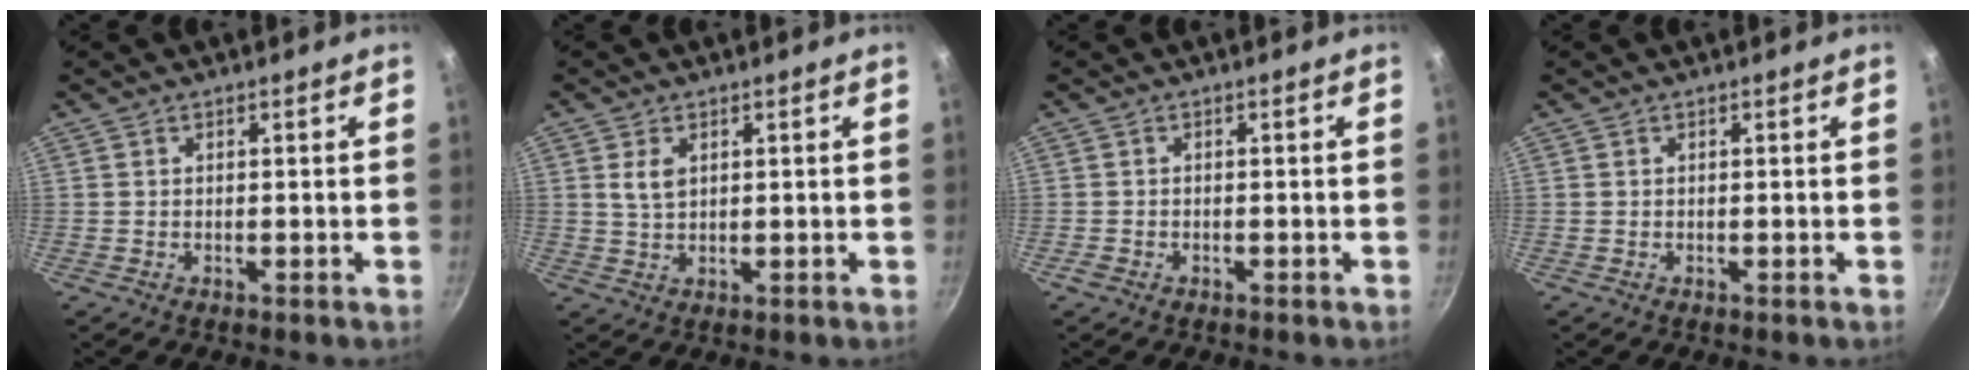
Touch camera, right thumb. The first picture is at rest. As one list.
[{"total": 3.4, "force": [1.2, 2.1, 2.5], "torque": [-0.043, -0.006, 0.025]}, {"total": 1.3, "force": [-0.8, 0.8, 0.6], "torque": [-0.015, 0.004, -0.014]}, {"total": 0.0}]